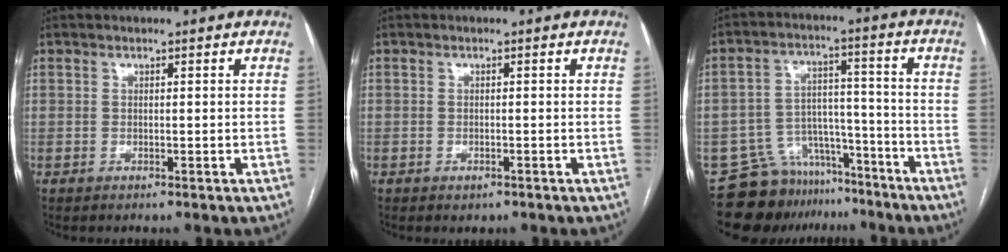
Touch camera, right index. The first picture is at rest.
{"total": 0.9, "force": [-0.5, 0.6, 0.5], "torque": [-0.009, 0.000, 0.001]}
{"total": 11.5, "force": [-9.5, 6.4, 1.4], "torque": [-0.015, 0.053, -0.147]}